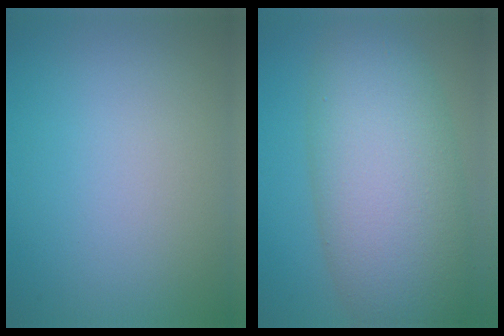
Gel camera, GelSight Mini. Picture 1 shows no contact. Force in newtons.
{"total": 11.2, "press": 11.2, "slide": 0.3}